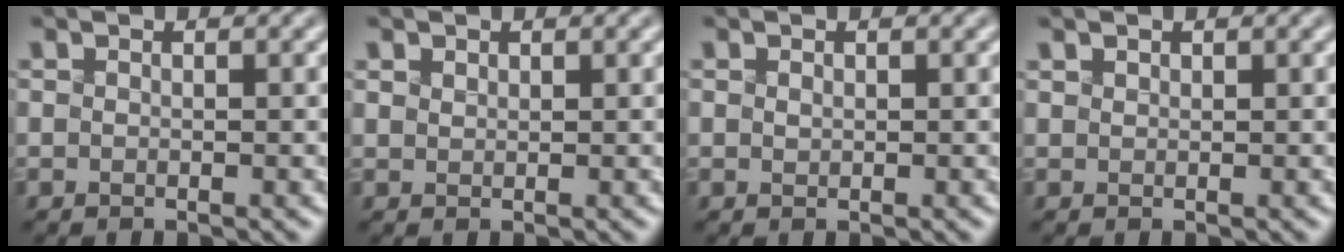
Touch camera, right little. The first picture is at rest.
{"total": 1.6, "force": [1.1, 1.0, 0.6], "torque": [-0.029, 0.005, 0.031]}
{"total": 0.8, "force": [0.5, 0.5, 0.4], "torque": [-0.017, 0.006, 0.016]}
{"total": 1.7, "force": [1.1, 1.0, 0.8], "torque": [-0.034, 0.011, 0.026]}